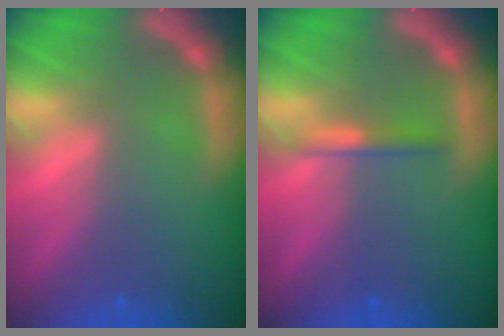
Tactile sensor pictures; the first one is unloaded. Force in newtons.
{"total": 1.4}